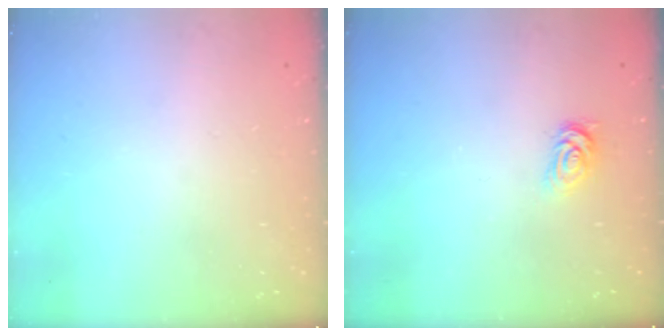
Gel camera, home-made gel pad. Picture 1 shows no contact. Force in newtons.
{"total": 1.8, "press": 1.8, "slide": 0.3}